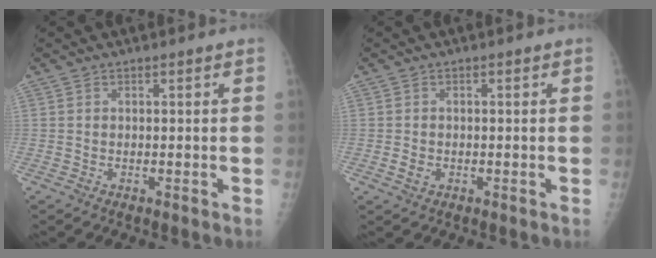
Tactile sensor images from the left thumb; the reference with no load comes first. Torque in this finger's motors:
{"motor_torque": [-0.03, 0.00, 0.00, -0.01, 0.00]}